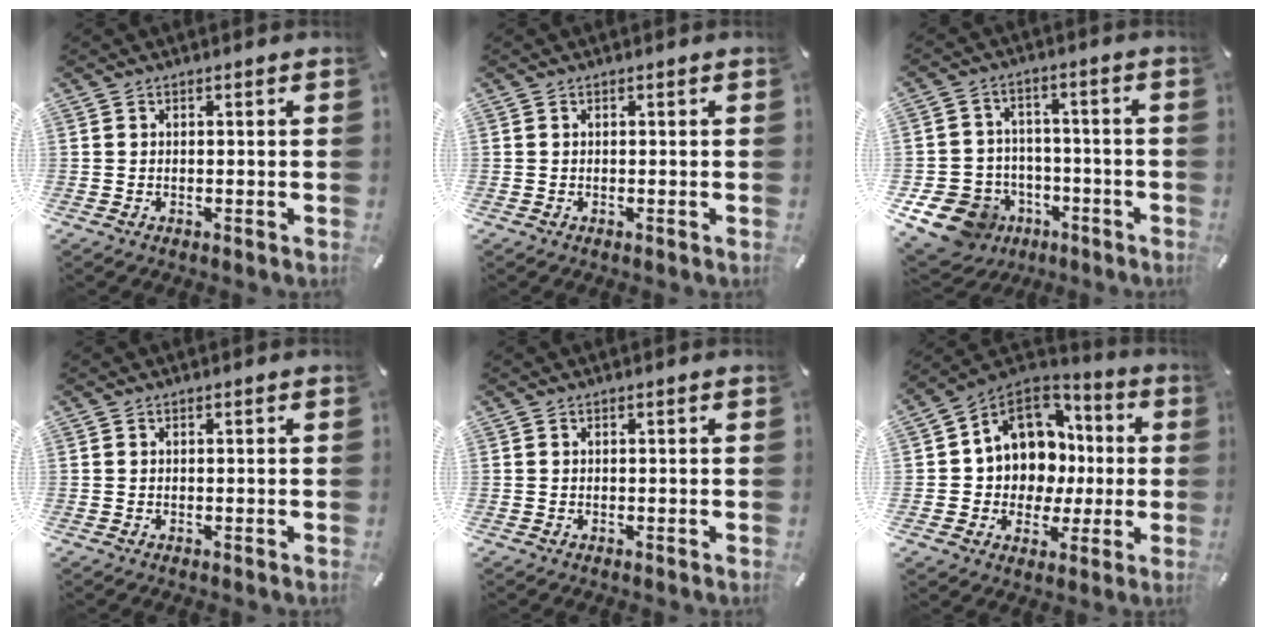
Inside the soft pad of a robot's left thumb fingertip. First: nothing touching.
{"total": 0.0}
{"total": 12.5, "force": [-6.0, 10.0, 4.4], "torque": [-0.099, 0.040, -0.099]}
{"total": 0.0}
{"total": 0.0}
{"total": 12.0, "force": [3.0, 11.0, 3.9], "torque": [-0.075, -0.028, 0.066]}